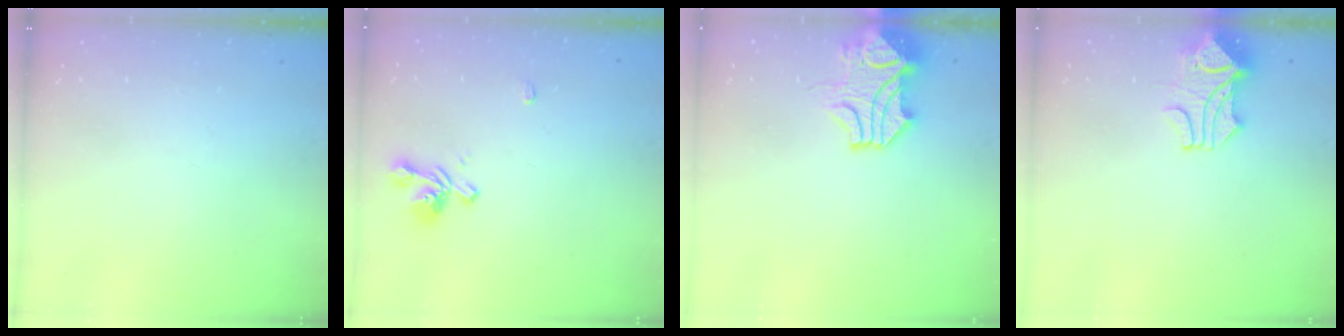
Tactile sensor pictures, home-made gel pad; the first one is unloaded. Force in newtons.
{"total": 1.8, "press": 1.4, "slide": 1.1}
{"total": 3.4, "press": 3.3, "slide": 1.0}
{"total": 1.6, "press": 1.3, "slide": 1.0}